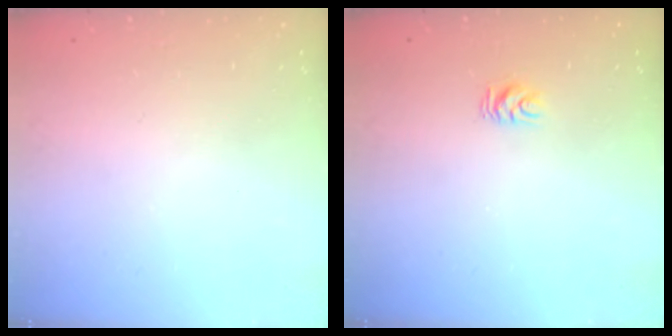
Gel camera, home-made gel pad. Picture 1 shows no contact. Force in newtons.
{"total": 4.3, "press": 4.2, "slide": 0.4}